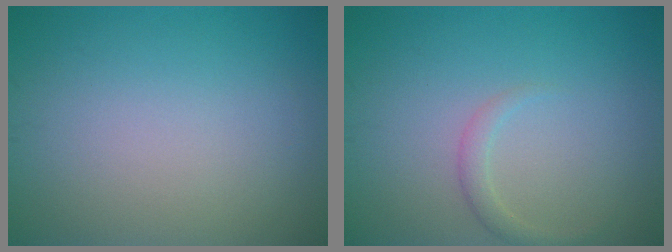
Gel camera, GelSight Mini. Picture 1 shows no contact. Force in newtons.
{"total": 1.4, "press": 1.4, "slide": 0.1}